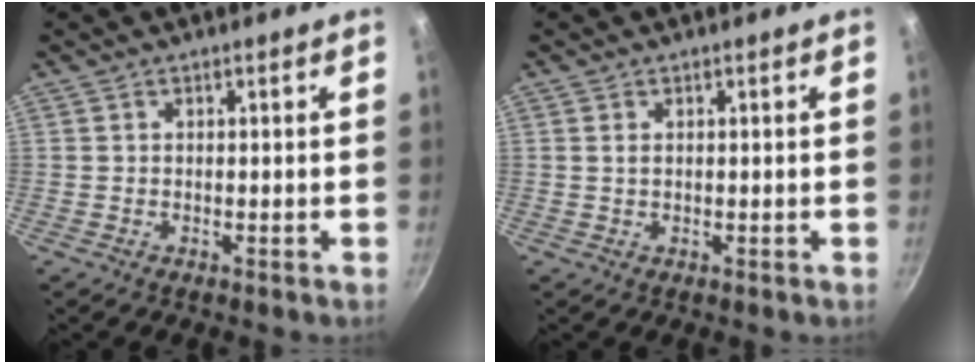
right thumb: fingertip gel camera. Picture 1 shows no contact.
{"total": 1.1, "force": [0.3, 0.6, 0.8], "torque": [-0.015, 0.002, 0.006]}